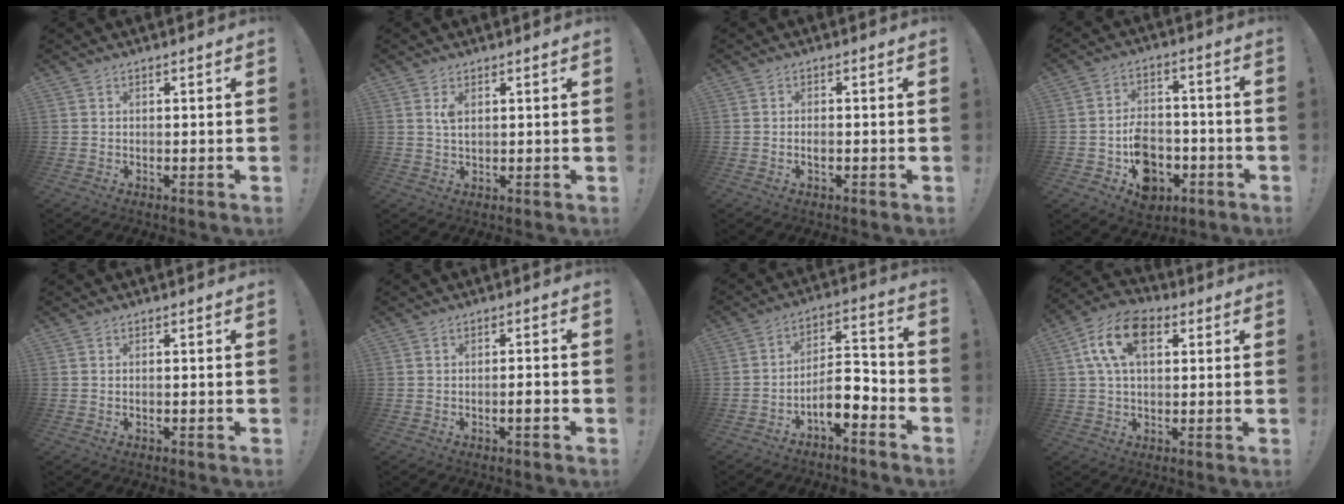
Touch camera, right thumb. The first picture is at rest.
{"total": 2.4, "force": [1.0, 0.9, 1.9], "torque": [-0.031, -0.002, 0.014]}
{"total": 1.4, "force": [-0.6, 0.7, 1.0], "torque": [-0.016, 0.004, -0.010]}
{"total": 11.7, "force": [-4.9, 8.8, 5.9], "torque": [-0.079, 0.041, -0.073]}
{"total": 0.6, "force": [-0.5, -0.2, 0.3], "torque": [-0.011, 0.002, -0.008]}
{"total": 3.1, "force": [-1.3, 0.0, 2.8], "torque": [-0.042, -0.003, -0.025]}
{"total": 9.0, "force": [-5.7, 3.2, 6.2], "torque": [-0.097, 0.023, -0.100]}
{"total": 13.2, "force": [4.2, 7.9, 9.6], "torque": [-0.182, 0.008, 0.080]}